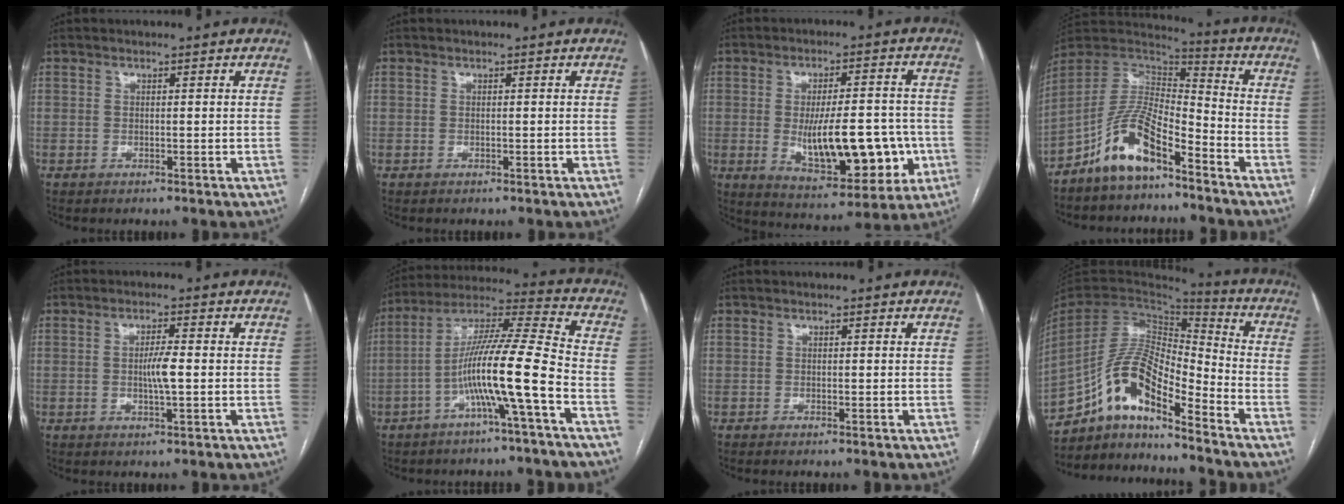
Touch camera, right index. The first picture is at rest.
{"total": 0.0}
{"total": 16.1, "force": [-2.8, 5.7, 14.8], "torque": [-0.218, 0.004, -0.027]}
{"total": 11.3, "force": [-7.5, 3.7, 7.6], "torque": [-0.157, 0.024, -0.142]}
{"total": 3.6, "force": [-0.3, 0.3, 3.6], "torque": [-0.065, -0.002, -0.004]}
{"total": 13.7, "force": [-4.8, -0.7, 12.8], "torque": [-0.231, 0.020, -0.091]}
{"total": 0.0}
{"total": 14.4, "force": [-10.1, 3.4, 9.7], "torque": [-0.184, 0.026, -0.180]}